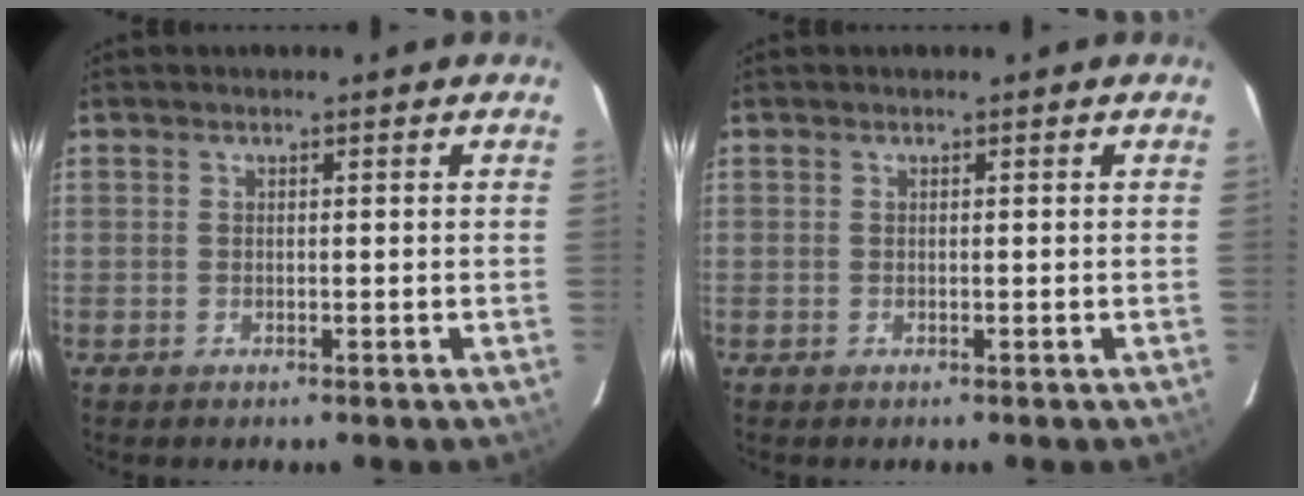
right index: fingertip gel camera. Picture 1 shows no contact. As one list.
[{"total": 0.0}]